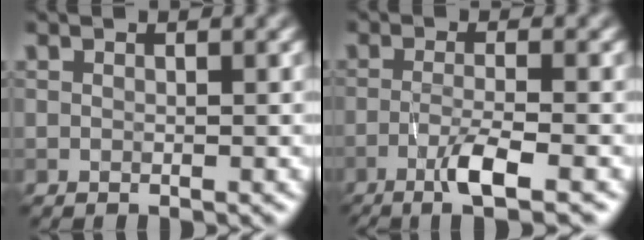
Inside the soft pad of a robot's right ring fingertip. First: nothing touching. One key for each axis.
{"total": 3.9, "fx": -2.0, "fy": 0.5, "fz": 3.3, "tx": -0.061, "ty": 0.004, "tz": -0.045}